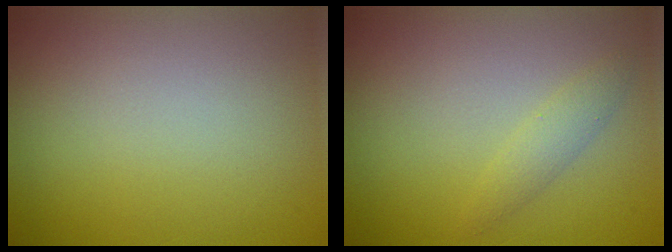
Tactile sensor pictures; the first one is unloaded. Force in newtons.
{"total": 1.5, "press": 1.5, "slide": 0.1}